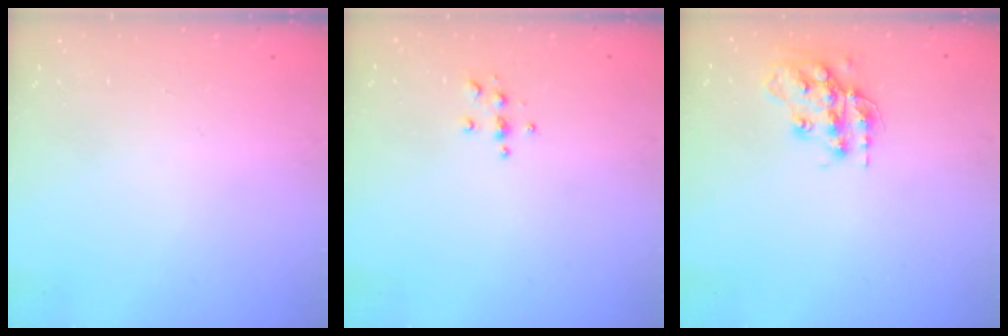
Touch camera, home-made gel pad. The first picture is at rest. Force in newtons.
{"total": 3.9, "press": 3.9, "slide": 0.5}
{"total": 15.4, "press": 15.4, "slide": 1.0}